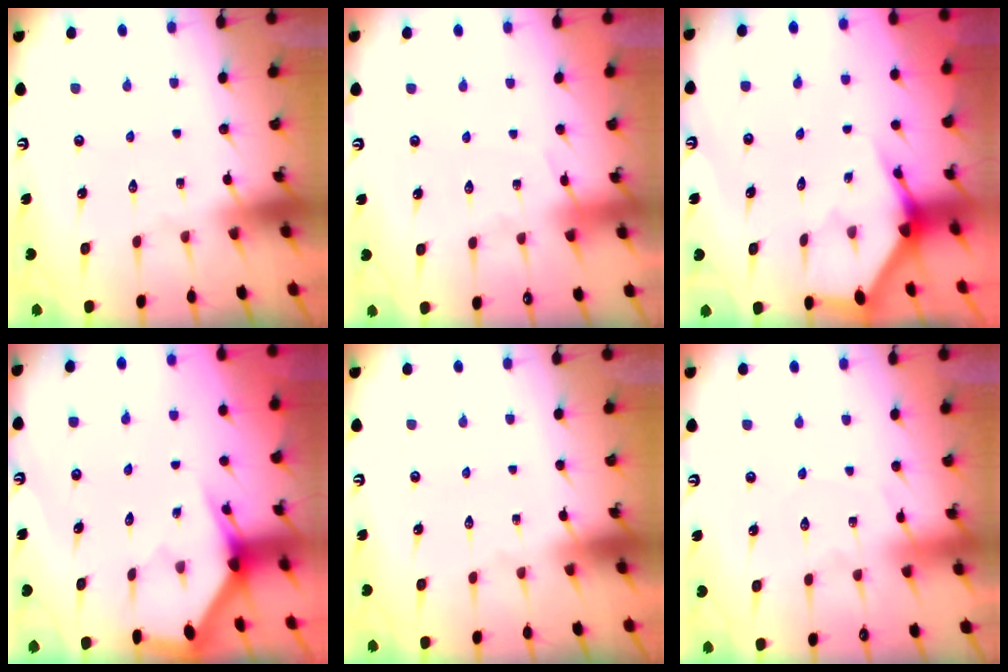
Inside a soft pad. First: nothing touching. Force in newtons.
{"total": 3.9, "press": 3.8, "slide": 0.6}
{"total": 3.4, "press": 3.4, "slide": 0.3}
{"total": 3.0, "press": 3.0, "slide": 0.1}
{"total": 0.0}
{"total": 2.9, "press": 2.8, "slide": 0.4}